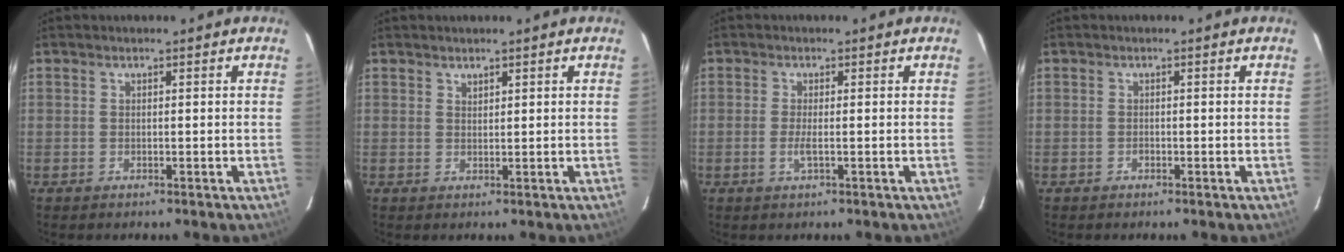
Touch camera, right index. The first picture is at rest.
{"total": 0.8, "force": [0.8, 0.3, 0.1], "torque": [-0.003, 0.001, 0.015]}
{"total": 2.3, "force": [-0.6, 0.2, 2.2], "torque": [-0.044, -0.004, -0.012]}
{"total": 0.7, "force": [-0.4, 0.5, 0.3], "torque": [-0.005, 0.001, -0.007]}